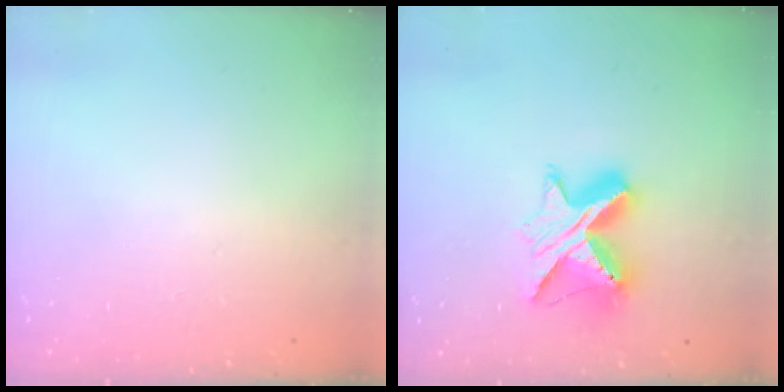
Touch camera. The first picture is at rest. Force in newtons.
{"total": 11.1, "press": 11.1, "slide": 1.1}